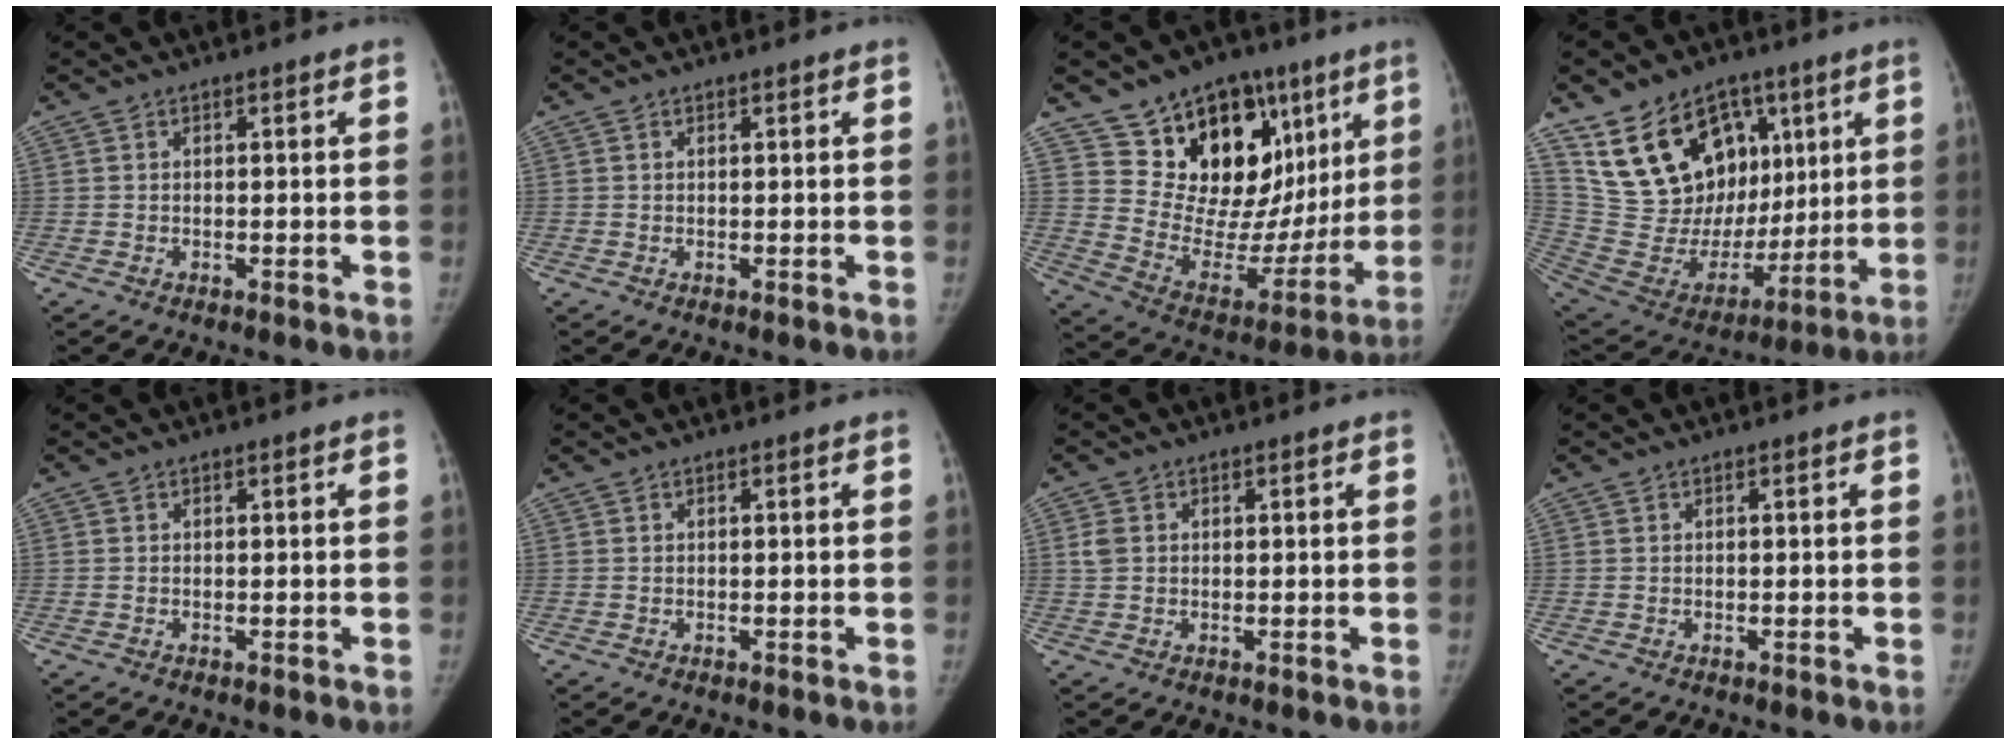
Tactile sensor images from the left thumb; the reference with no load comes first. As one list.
[{"total": 0.0}, {"total": 24.6, "force": [12.1, 15.6, 14.7], "torque": [-0.141, -0.024, 0.203]}, {"total": 24.3, "force": [11.1, 16.4, 14.1], "torque": [-0.201, -0.015, 0.212]}, {"total": 0.0}, {"total": 0.0}, {"total": 2.3, "force": [0.5, 1.9, 1.3], "torque": [-0.027, 0.003, 0.010]}, {"total": 0.0}]